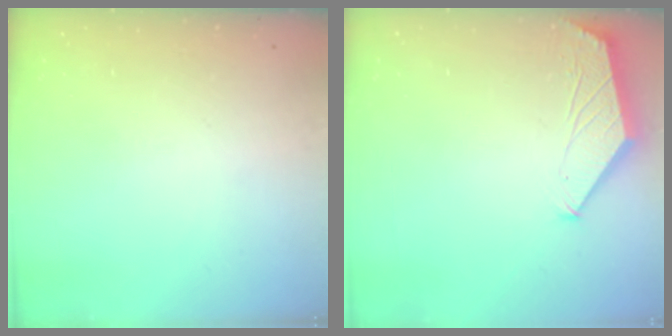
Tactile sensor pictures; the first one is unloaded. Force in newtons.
{"total": 1.6, "press": 1.5, "slide": 0.4}